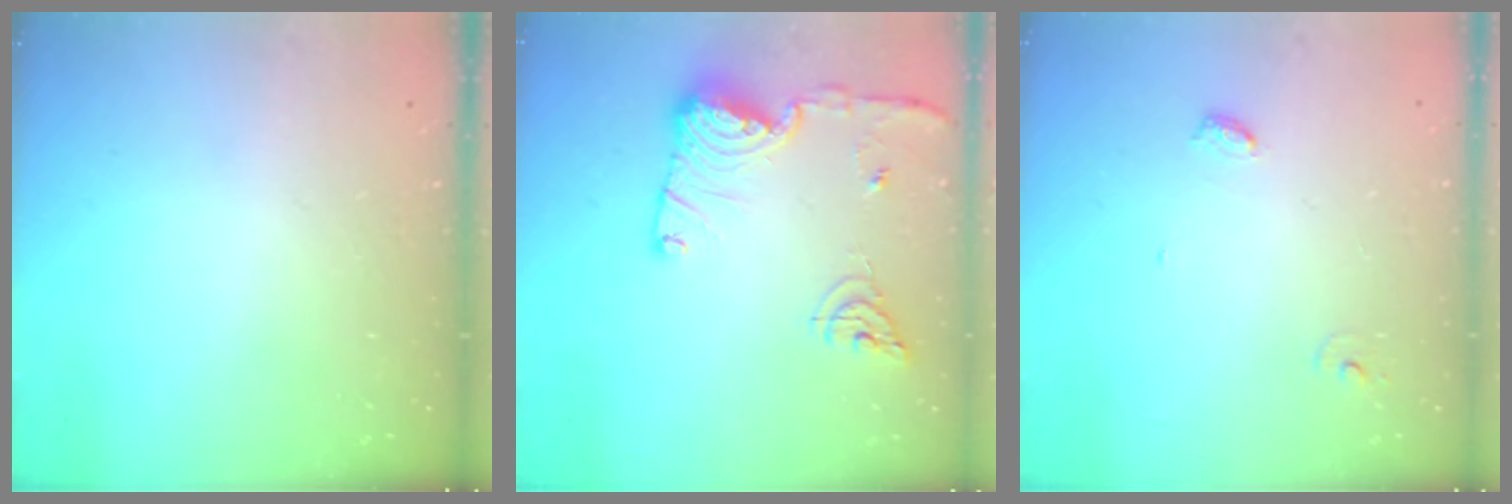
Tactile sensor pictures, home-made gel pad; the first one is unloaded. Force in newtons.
{"total": 14.9, "press": 14.8, "slide": 1.6}
{"total": 4.0, "press": 4.0, "slide": 0.3}